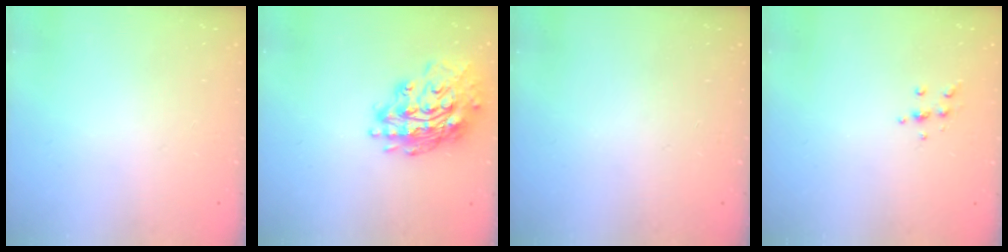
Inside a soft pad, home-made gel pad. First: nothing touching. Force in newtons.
{"total": 20.0, "press": 19.9, "slide": 2.0}
{"total": 0.0}
{"total": 4.8, "press": 4.7, "slide": 0.8}